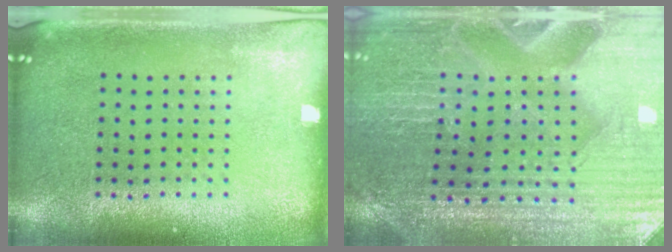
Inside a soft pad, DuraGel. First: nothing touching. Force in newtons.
{"total": 3.3, "press": 3.3, "slide": 0.3}